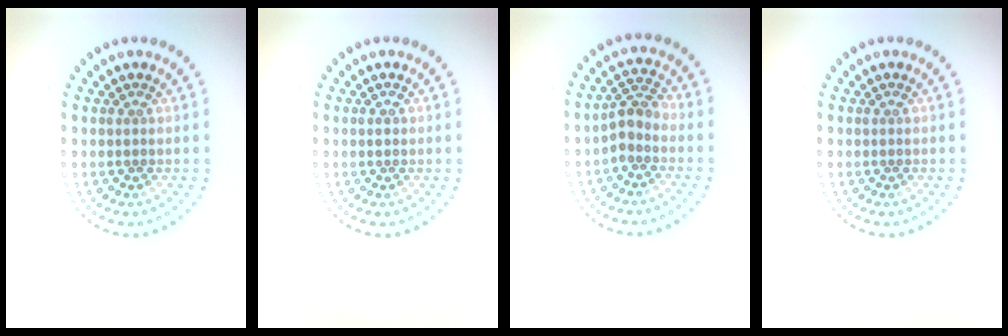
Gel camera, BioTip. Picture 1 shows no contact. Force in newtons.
{"total": 0.8, "press": 0.8, "slide": 0.1}
{"total": 2.4, "press": 2.0, "slide": 1.3}
{"total": 0.0}